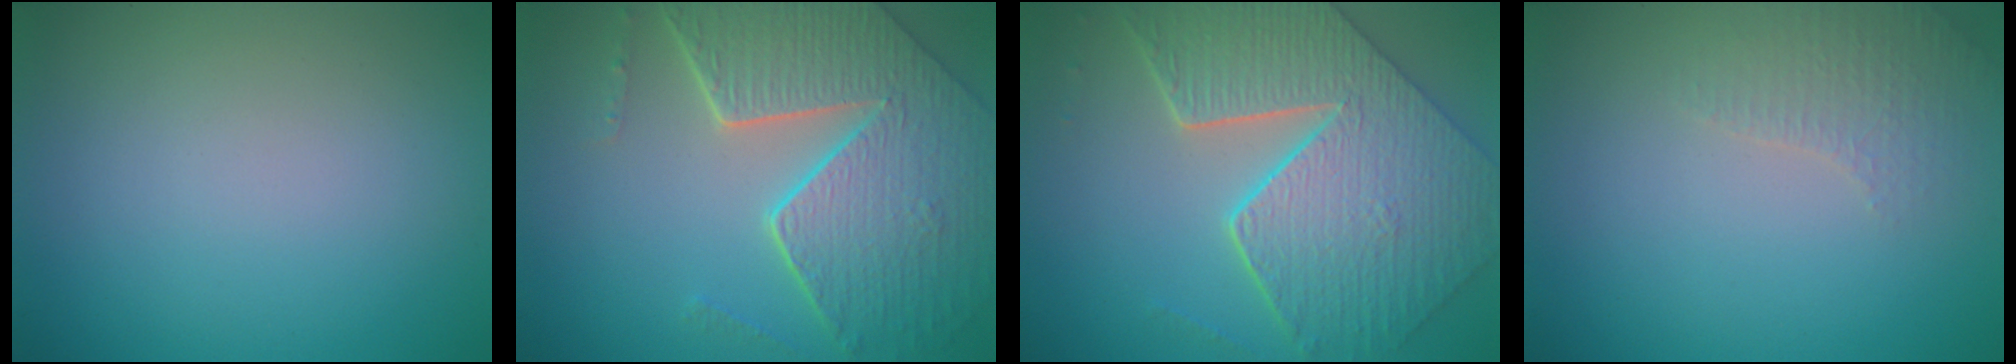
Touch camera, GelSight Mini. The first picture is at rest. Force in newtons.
{"total": 8.1, "press": 5.9, "slide": 5.5}
{"total": 9.7, "press": 6.8, "slide": 7.0}
{"total": 2.0, "press": 1.9, "slide": 0.5}